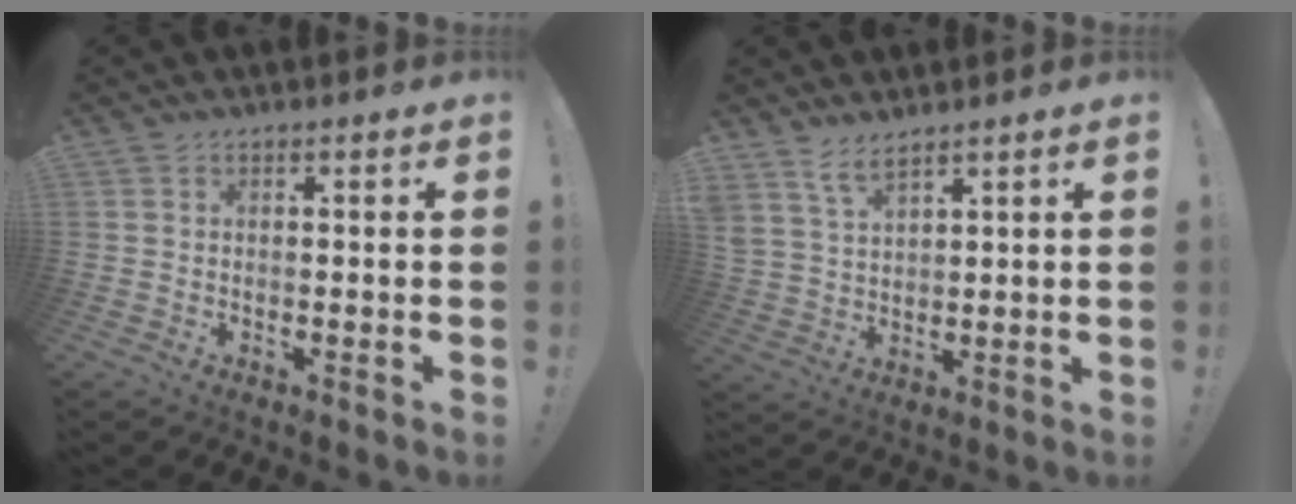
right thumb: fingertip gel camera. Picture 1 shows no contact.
{"total": 5.4, "force": [4.6, 1.7, 2.4], "torque": [-0.043, -0.029, 0.085]}